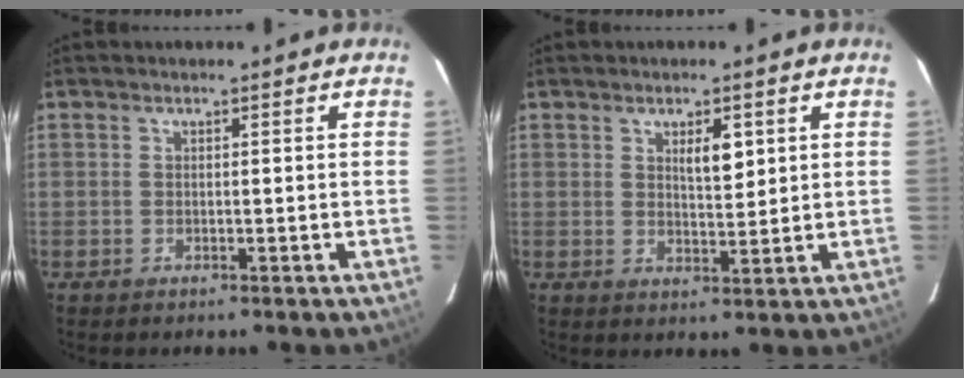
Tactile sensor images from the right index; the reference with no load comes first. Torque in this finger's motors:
{"motor_torque": [0.23, 0.04, 0.13, 0.03]}